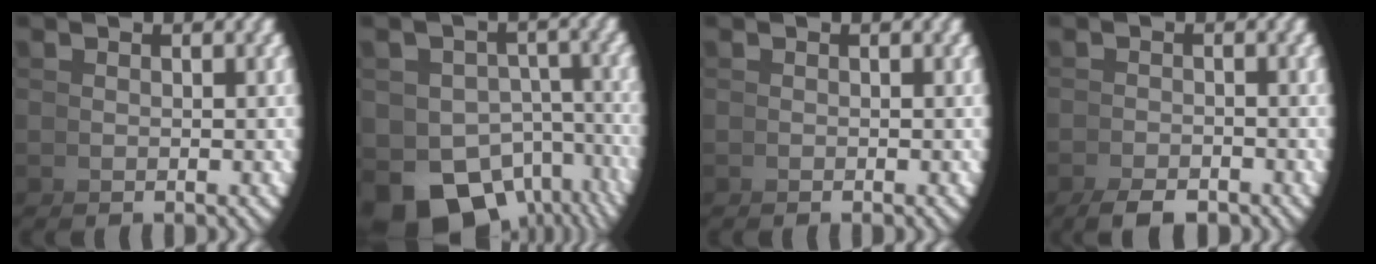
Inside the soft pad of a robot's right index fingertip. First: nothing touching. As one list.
[{"total": 12.9, "force": [-6.0, 9.4, 6.4], "torque": [-0.133, -0.065, -0.078]}, {"total": 0.0}, {"total": 1.9, "force": [-1.9, 0.0, 0.3], "torque": [0.009, -0.005, -0.031]}]